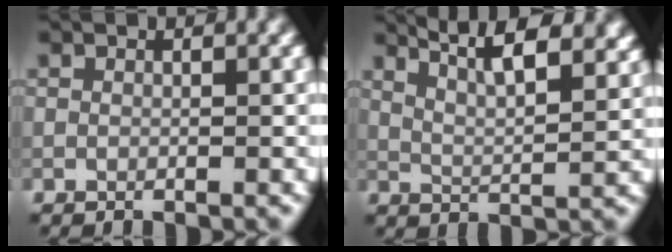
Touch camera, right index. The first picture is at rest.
{"total": 10.5, "force": [7.3, 3.7, 6.6], "torque": [-0.072, 0.037, 0.076]}